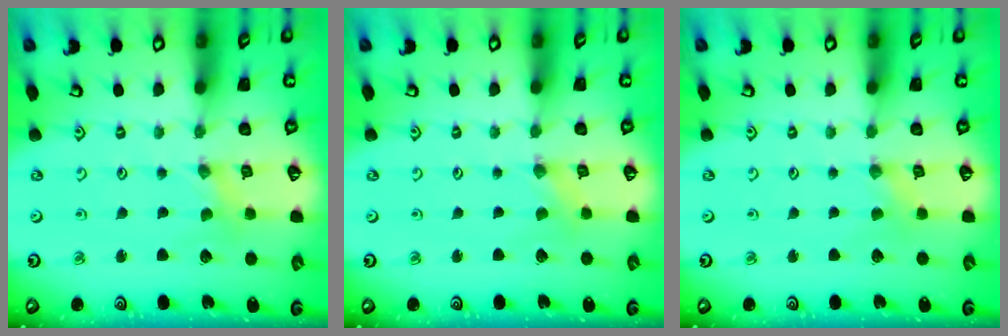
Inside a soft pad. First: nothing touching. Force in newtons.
{"total": 0.0}
{"total": 0.9, "press": 0.9, "slide": 0.3}